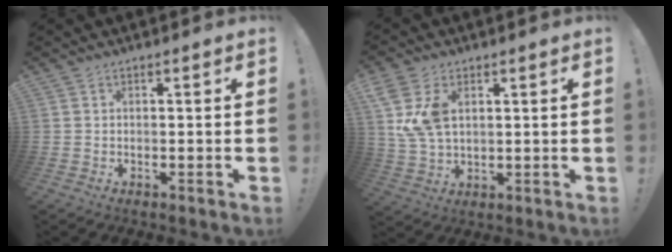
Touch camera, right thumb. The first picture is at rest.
{"total": 10.3, "force": [3.6, 6.6, 7.1], "torque": [-0.143, -0.008, 0.069]}